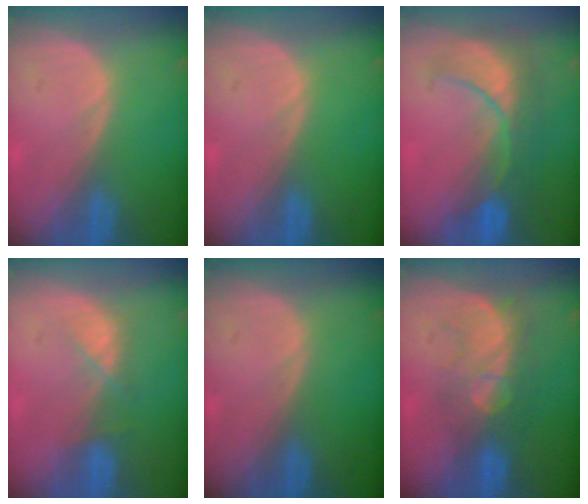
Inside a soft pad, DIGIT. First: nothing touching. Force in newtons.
{"total": 0.0}
{"total": 8.1, "press": 8.0, "slide": 0.8}
{"total": 2.9, "press": 2.9, "slide": 0.7}
{"total": 0.0}
{"total": 8.2, "press": 7.6, "slide": 2.9}